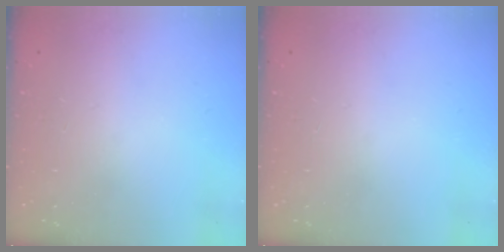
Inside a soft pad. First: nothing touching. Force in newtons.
{"total": 0.0}